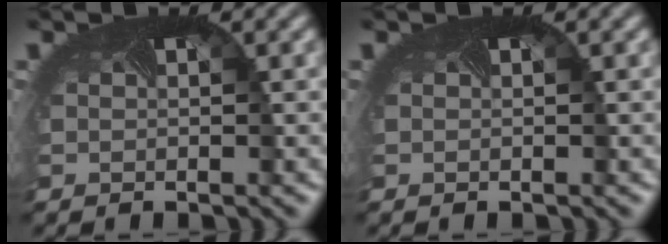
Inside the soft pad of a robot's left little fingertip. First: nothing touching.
{"total": 0.0}